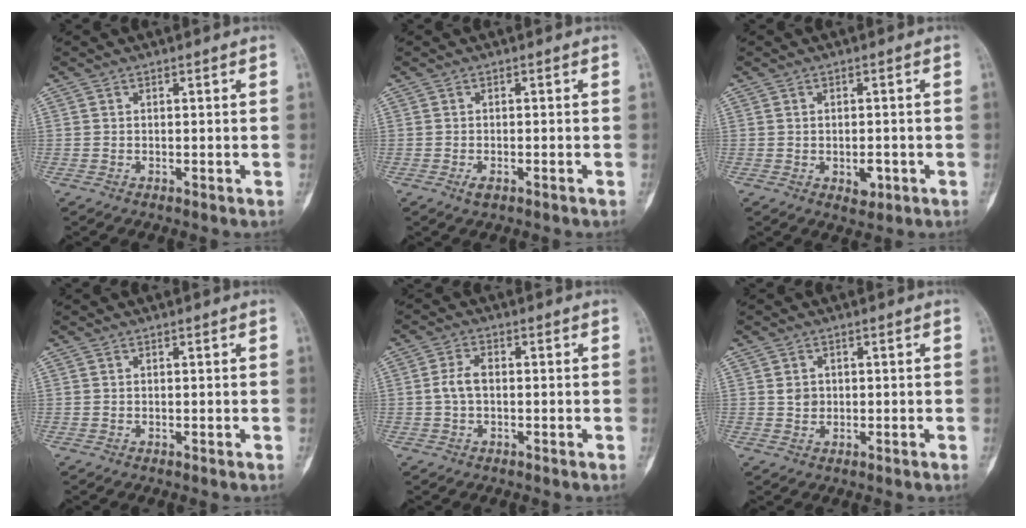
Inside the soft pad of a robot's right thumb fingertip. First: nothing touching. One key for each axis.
{"total": 1.7, "fx": -0.9, "fy": 0.7, "fz": 1.2, "tx": -0.025, "ty": 0.003, "tz": -0.015}
{"total": 3.2, "fx": -0.9, "fy": 2.0, "fz": 2.3, "tx": -0.019, "ty": 0.000, "tz": -0.008}
{"total": 0.0}
{"total": 3.6, "fx": -0.3, "fy": 2.2, "fz": 2.9, "tx": -0.057, "ty": 0.013, "tz": -0.009}
{"total": 2.0, "fx": 0.1, "fy": 1.7, "fz": 1.0, "tx": -0.006, "ty": 0.003, "tz": 0.005}